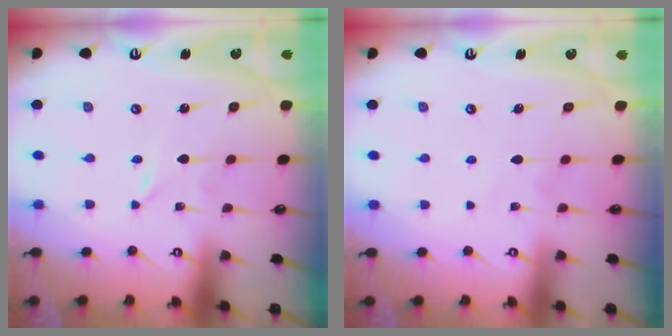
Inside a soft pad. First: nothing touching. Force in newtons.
{"total": 4.3, "press": 4.3, "slide": 0.5}